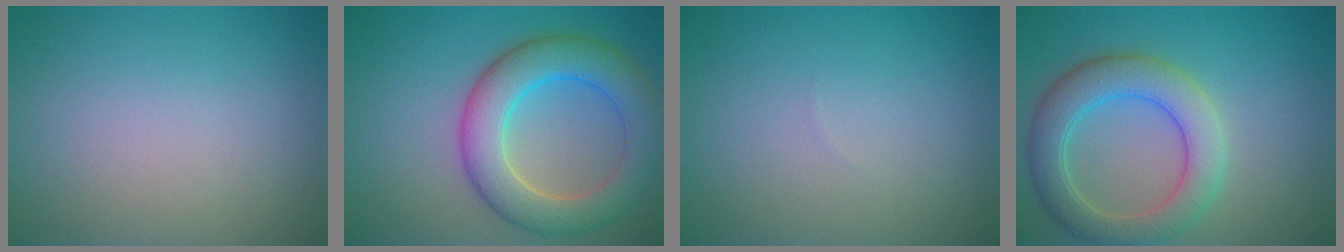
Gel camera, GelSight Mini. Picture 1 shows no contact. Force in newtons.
{"total": 7.5, "press": 7.5, "slide": 0.7}
{"total": 0.0}
{"total": 5.6, "press": 5.6, "slide": 0.6}